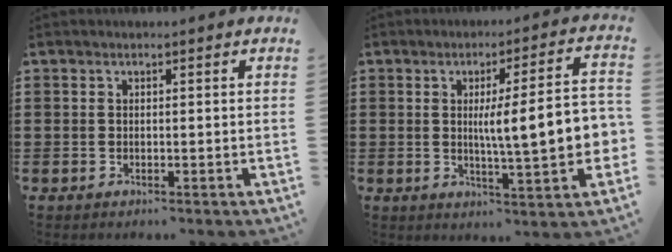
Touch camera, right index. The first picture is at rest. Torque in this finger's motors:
{"motor_torque": [1.43, -0.71, 0.73, 0.21]}